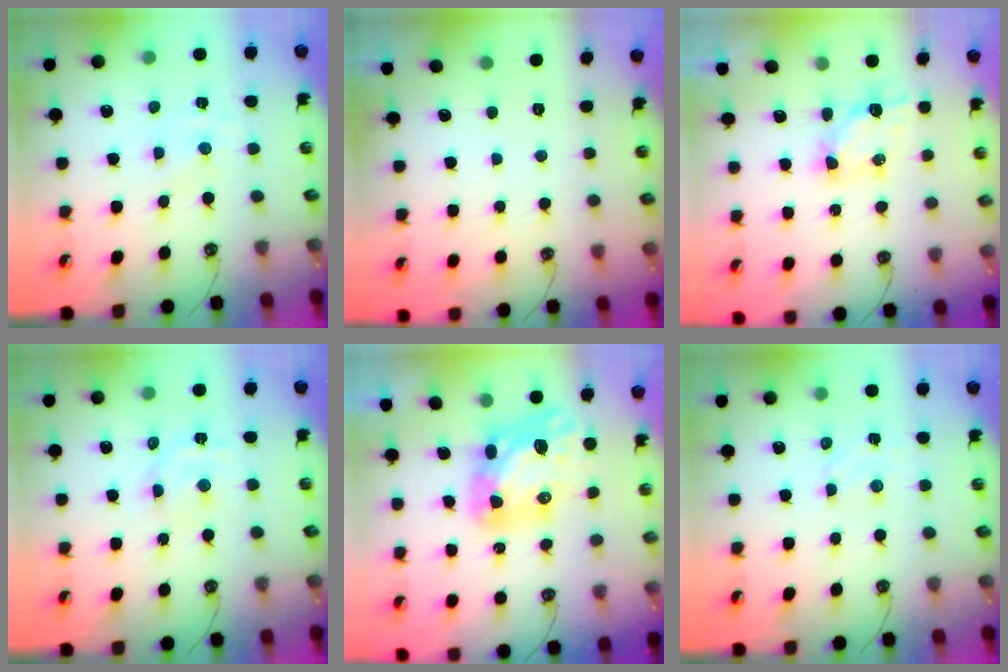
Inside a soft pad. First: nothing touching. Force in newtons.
{"total": 0.0}
{"total": 5.3, "press": 5.3, "slide": 0.1}
{"total": 5.5, "press": 5.5, "slide": 0.7}
{"total": 11.5, "press": 11.5, "slide": 1.1}
{"total": 3.0, "press": 2.9, "slide": 0.6}